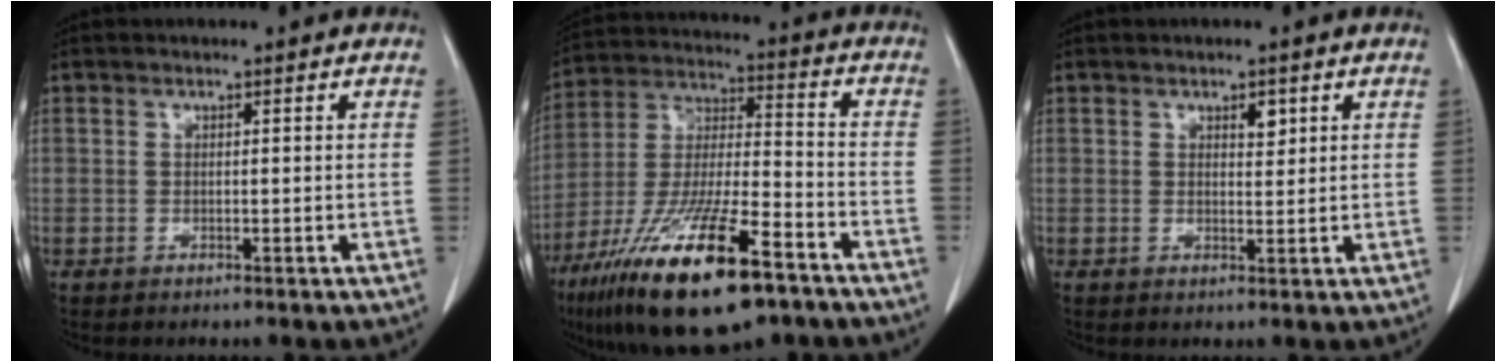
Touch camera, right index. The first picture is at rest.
{"total": 21.6, "force": [-13.2, 4.3, 16.6], "torque": [-0.315, -0.035, -0.230]}
{"total": 2.1, "force": [1.1, 0.9, 1.5], "torque": [-0.021, -0.003, 0.018]}